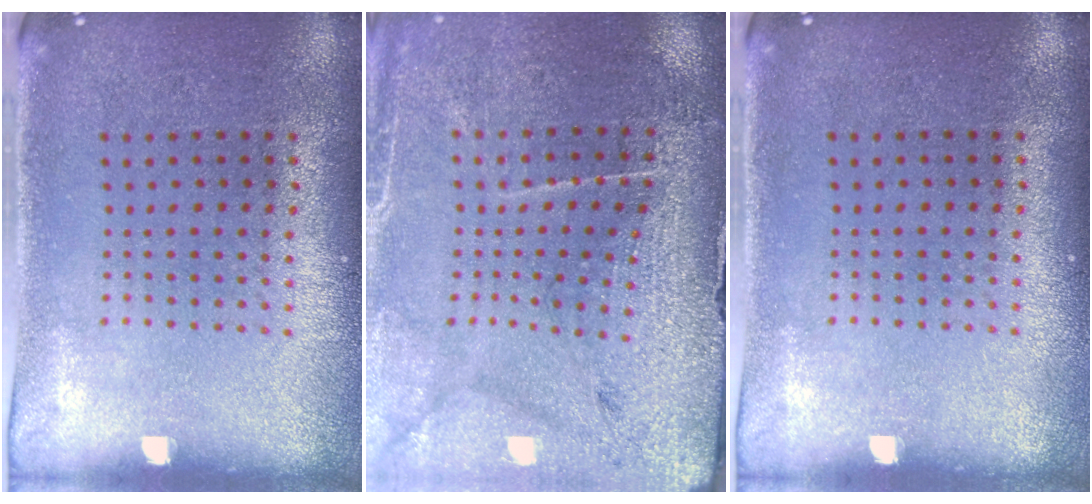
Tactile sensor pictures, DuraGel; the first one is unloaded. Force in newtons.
{"total": 3.3, "press": 3.3, "slide": 0.1}
{"total": 0.0}